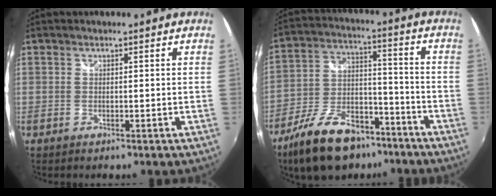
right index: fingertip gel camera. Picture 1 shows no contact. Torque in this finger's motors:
{"motor_torque": [1.24, -0.90, 0.56, 0.05]}